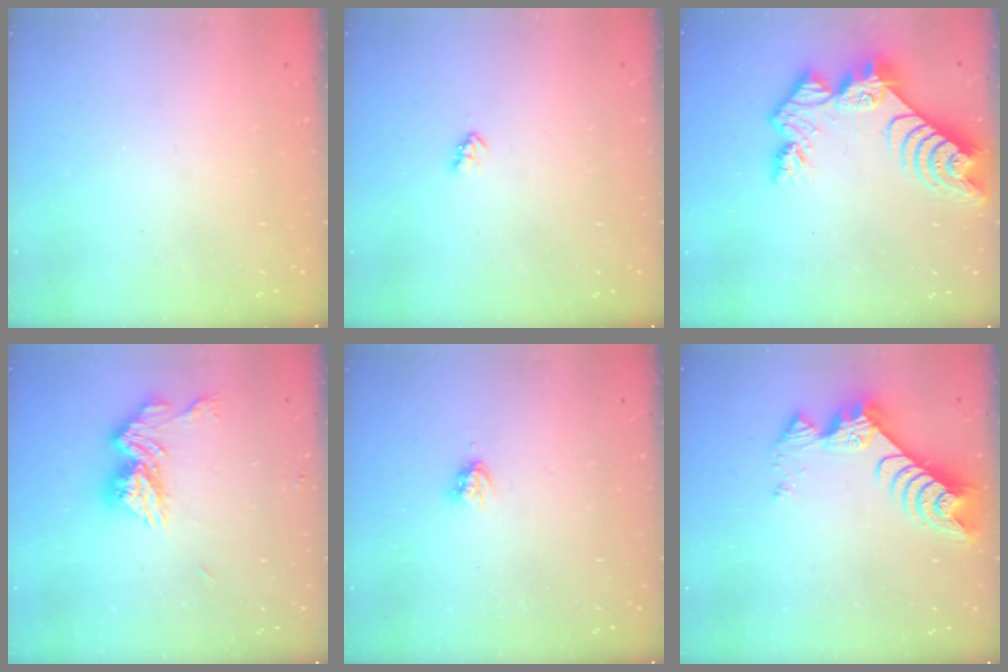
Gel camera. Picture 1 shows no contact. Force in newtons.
{"total": 2.2, "press": 2.1, "slide": 0.4}
{"total": 12.8, "press": 12.7, "slide": 1.1}
{"total": 12.6, "press": 12.6, "slide": 1.0}
{"total": 3.5, "press": 3.5, "slide": 0.1}
{"total": 8.8, "press": 8.7, "slide": 0.9}